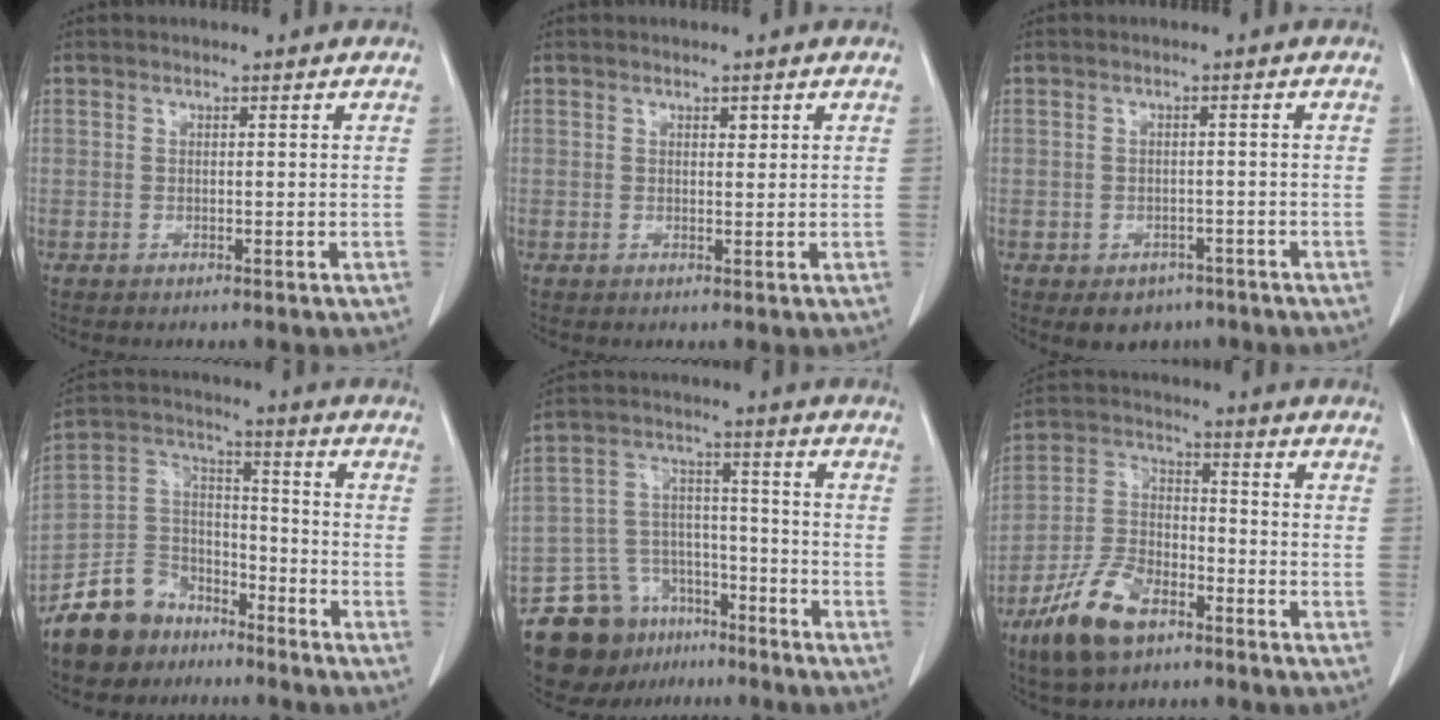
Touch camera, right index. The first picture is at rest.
{"total": 1.0, "force": [0.5, 0.5, 0.7], "torque": [-0.009, -0.003, 0.007]}
{"total": 4.2, "force": [-2.6, 3.0, 1.2], "torque": [-0.008, 0.006, -0.028]}
{"total": 11.3, "force": [-8.5, 7.1, 2.3], "torque": [-0.061, 0.043, -0.155]}
{"total": 13.4, "force": [-9.8, 8.1, 4.3], "torque": [-0.082, 0.045, -0.159]}
{"total": 11.7, "force": [-7.3, 5.3, 7.4], "torque": [-0.160, -0.004, -0.141]}